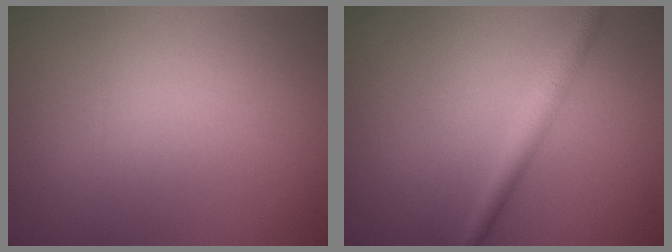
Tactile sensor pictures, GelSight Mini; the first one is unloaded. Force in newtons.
{"total": 2.3, "press": 2.3, "slide": 0.0}